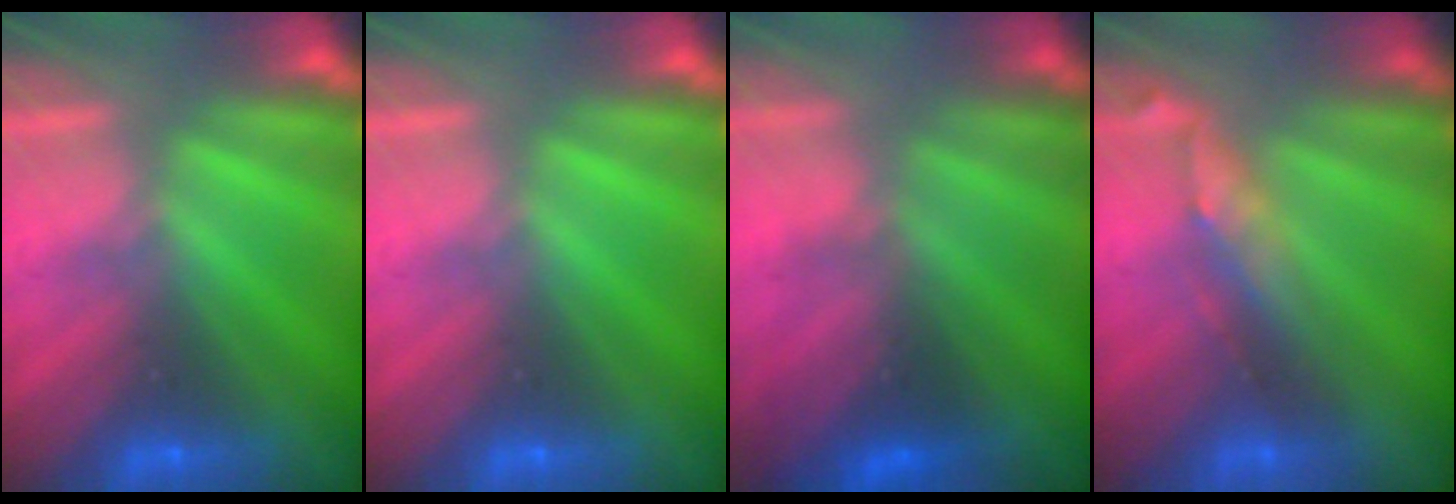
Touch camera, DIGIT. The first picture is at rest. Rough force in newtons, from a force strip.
{"total": 0.0}
{"total": 2.4}
{"total": 2.7}